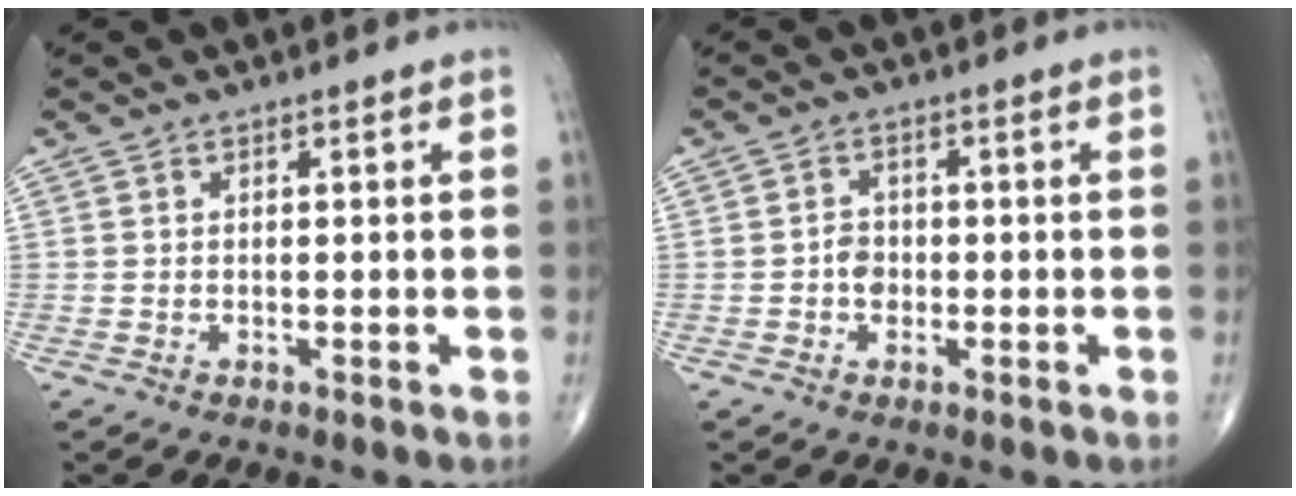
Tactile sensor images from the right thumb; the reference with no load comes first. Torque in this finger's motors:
{"motor_torque": [0.52, 0.43, 0.00, -0.53, -0.01]}